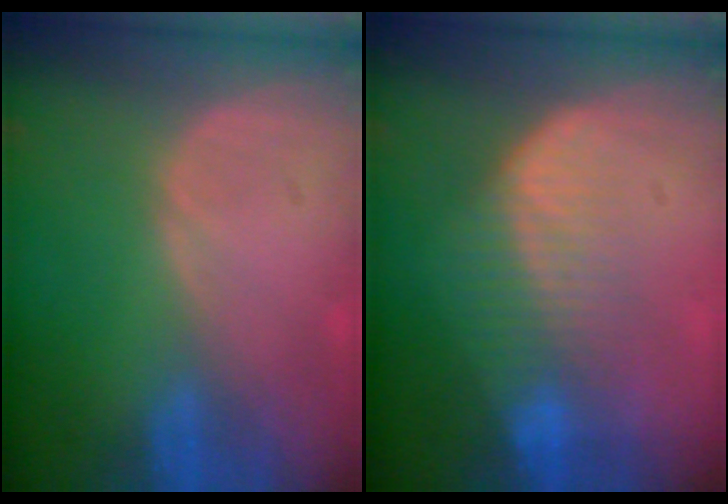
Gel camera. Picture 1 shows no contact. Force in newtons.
{"total": 7.2, "press": 6.6, "slide": 2.9}